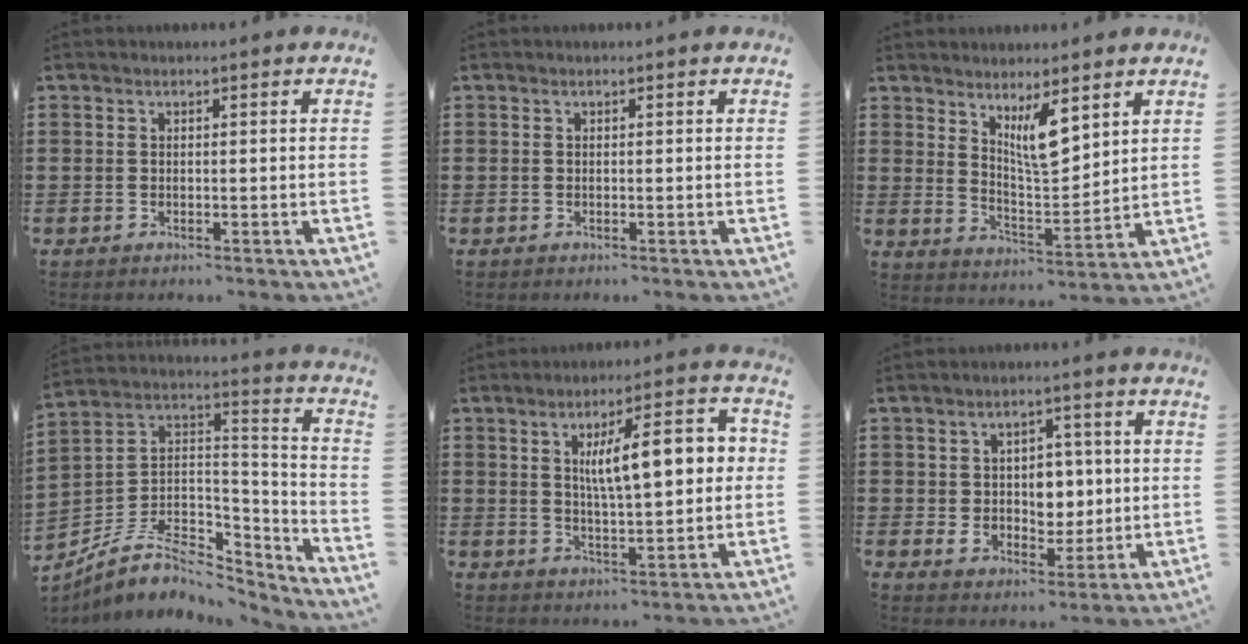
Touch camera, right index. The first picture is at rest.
{"total": 0.0}
{"total": 6.8, "force": [4.3, 2.0, 5.0], "torque": [-0.091, -0.018, 0.072]}
{"total": 8.5, "force": [-5.5, 5.2, 3.9], "torque": [-0.098, 0.002, -0.104]}
{"total": 10.2, "force": [2.3, 3.2, 9.4], "torque": [-0.157, 0.002, 0.032]}
{"total": 5.9, "force": [0.4, 4.8, 3.4], "torque": [-0.064, 0.011, 0.004]}